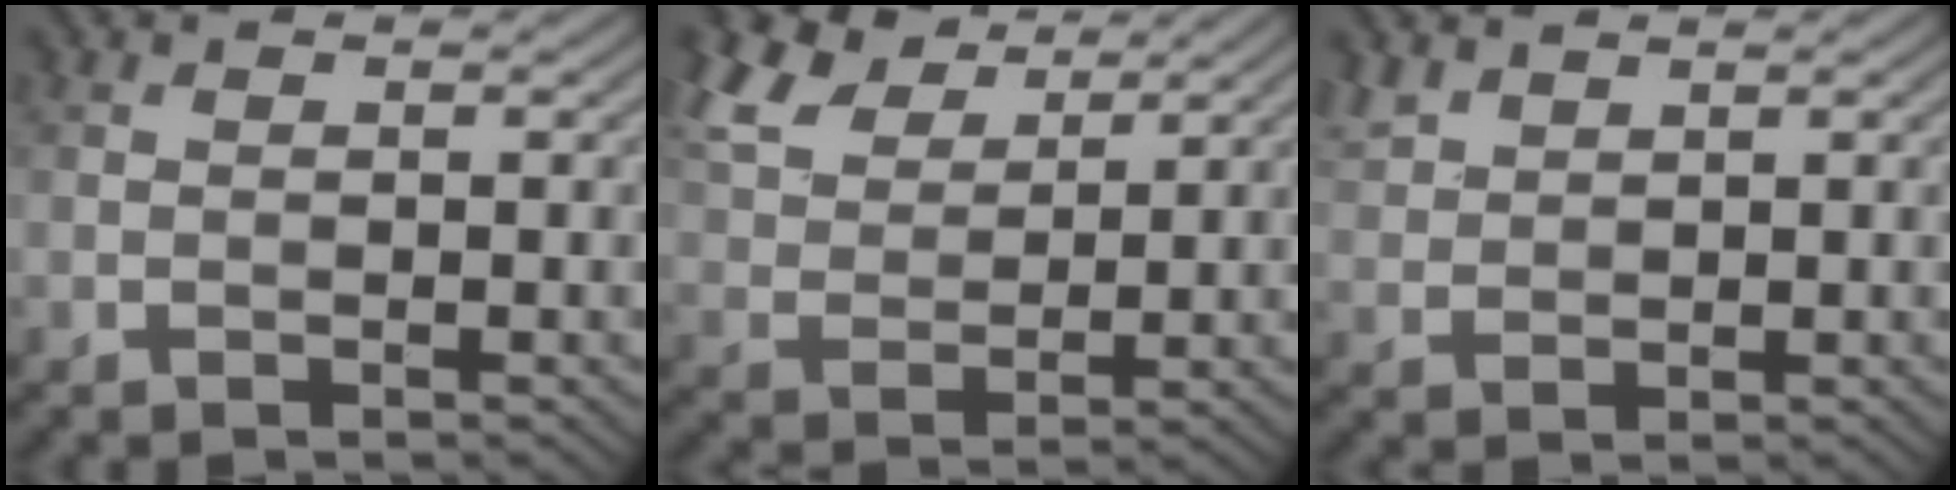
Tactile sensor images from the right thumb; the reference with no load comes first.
{"total": 9.2, "force": [6.4, 4.5, 4.9], "torque": [-0.135, 0.021, 0.128]}
{"total": 2.8, "force": [2.2, 1.2, 1.1], "torque": [-0.032, 0.007, 0.057]}